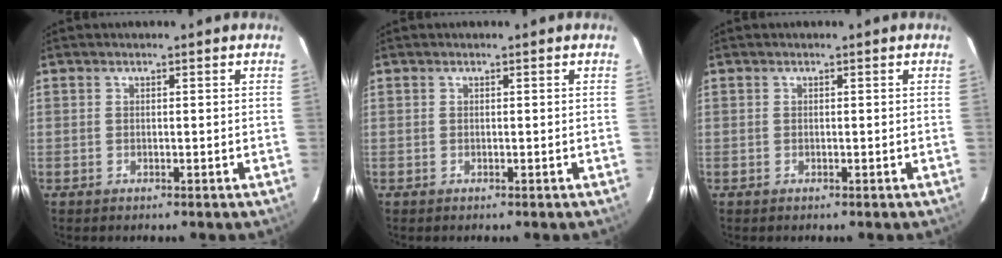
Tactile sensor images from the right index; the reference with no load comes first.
{"total": 0.0}
{"total": 0.0}